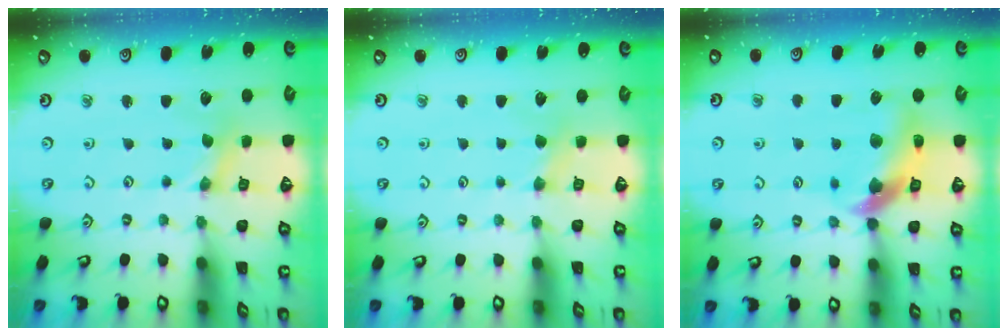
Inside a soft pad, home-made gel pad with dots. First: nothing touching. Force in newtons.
{"total": 2.1, "press": 2.1, "slide": 0.4}
{"total": 11.9, "press": 11.8, "slide": 1.7}